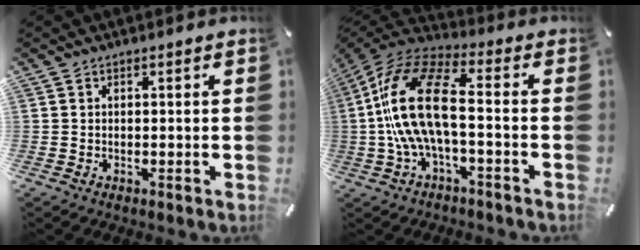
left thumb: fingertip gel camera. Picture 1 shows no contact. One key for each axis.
{"total": 17.6, "fx": -1.2, "fy": 7.6, "fz": 15.8, "tx": -0.343, "ty": 0.000, "tz": -0.030}